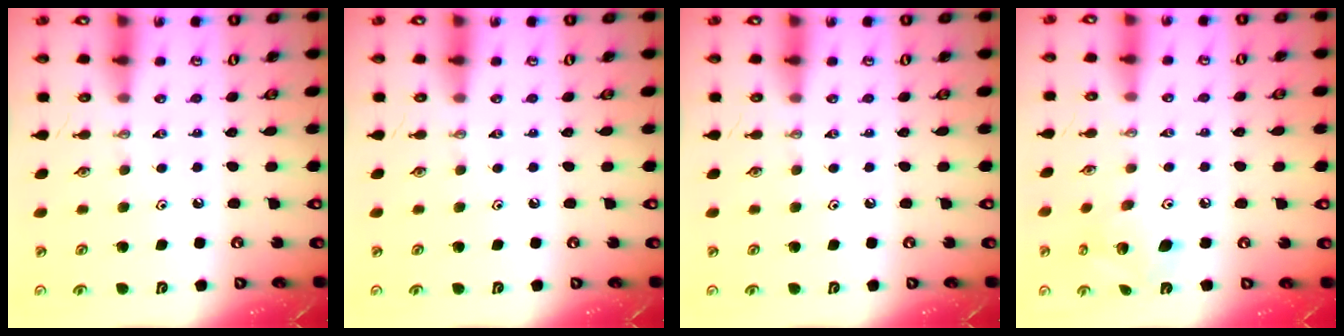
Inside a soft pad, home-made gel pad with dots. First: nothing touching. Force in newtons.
{"total": 0.0}
{"total": 0.0}
{"total": 10.5, "press": 10.5, "slide": 1.0}